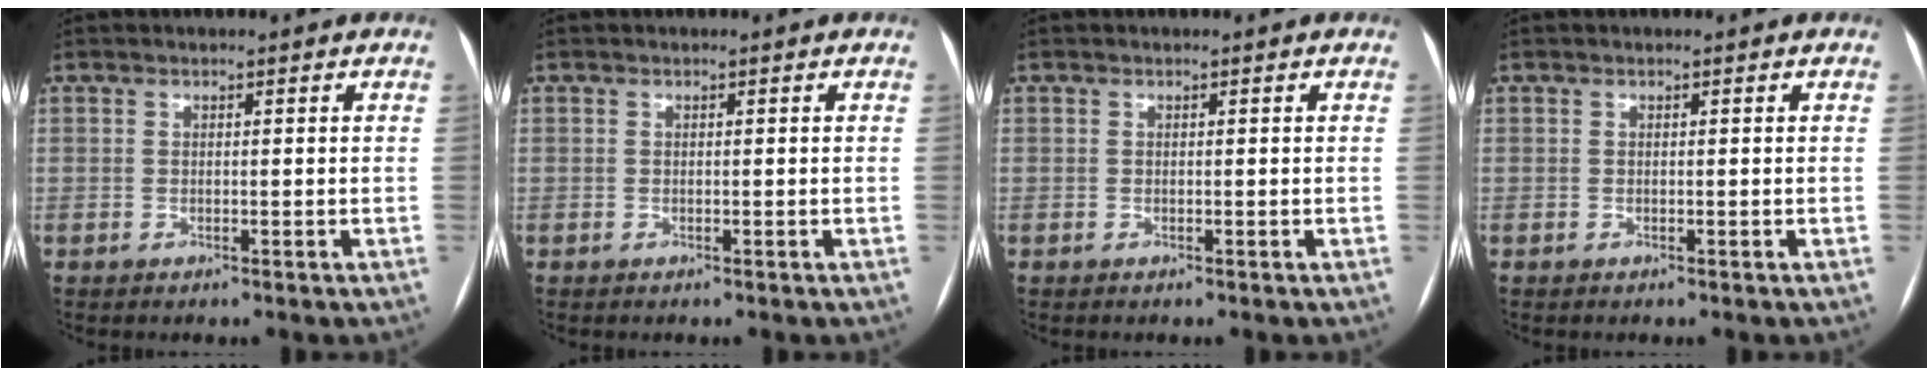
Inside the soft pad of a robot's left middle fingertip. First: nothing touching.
{"total": 0.0}
{"total": 0.0}
{"total": 0.0}